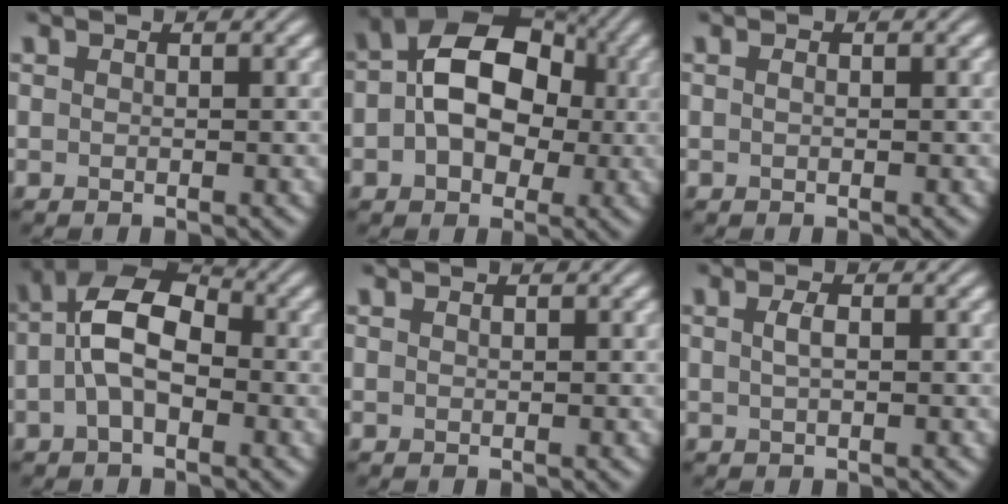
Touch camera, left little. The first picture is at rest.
{"total": 10.2, "force": [0.6, 7.2, 7.2], "torque": [-0.092, 0.031, -0.015]}
{"total": 0.0}
{"total": 6.6, "force": [-0.6, 3.8, 5.4], "torque": [-0.109, 0.018, -0.024]}
{"total": 0.0}
{"total": 1.2, "force": [0.2, 0.4, 1.1], "torque": [-0.026, 0.003, 0.003]}